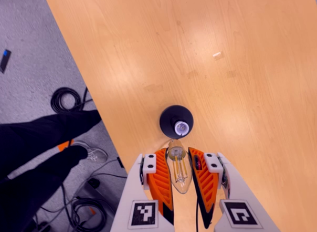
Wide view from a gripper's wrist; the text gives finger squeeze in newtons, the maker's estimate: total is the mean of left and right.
{"total": 22.5, "left": 24.6, "right": 20.4}